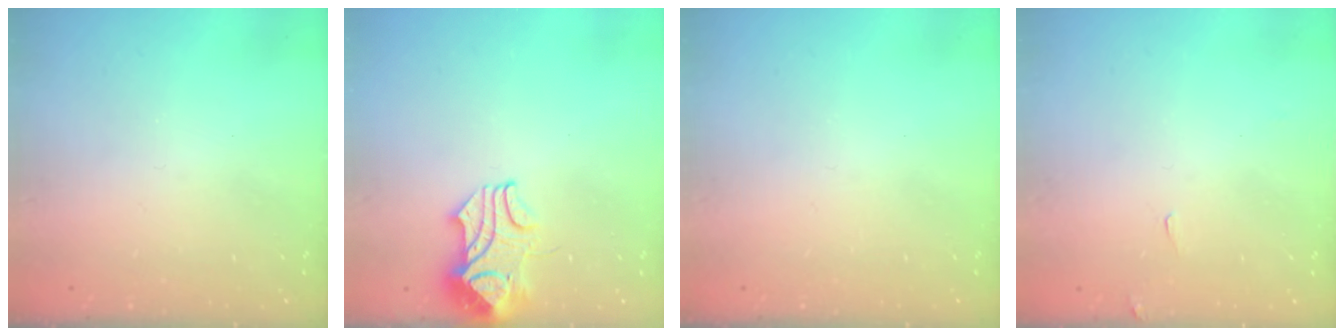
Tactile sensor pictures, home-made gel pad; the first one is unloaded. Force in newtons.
{"total": 2.4, "press": 2.2, "slide": 1.0}
{"total": 0.0}
{"total": 5.4, "press": 5.4, "slide": 0.3}